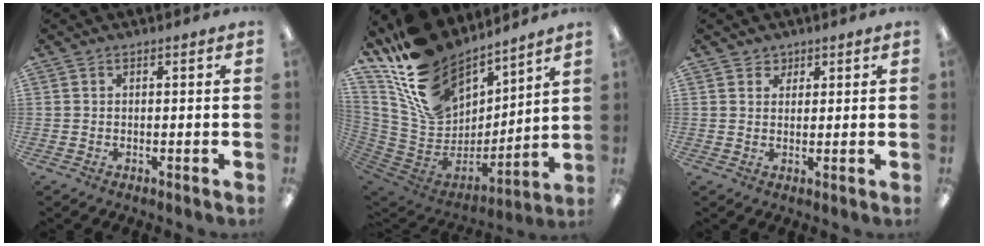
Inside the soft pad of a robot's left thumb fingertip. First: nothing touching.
{"total": 20.5, "force": [13.9, 12.2, 8.8], "torque": [-0.167, -0.088, 0.266]}
{"total": 2.8, "force": [1.7, 2.2, 0.1], "torque": [0.008, -0.004, 0.029]}